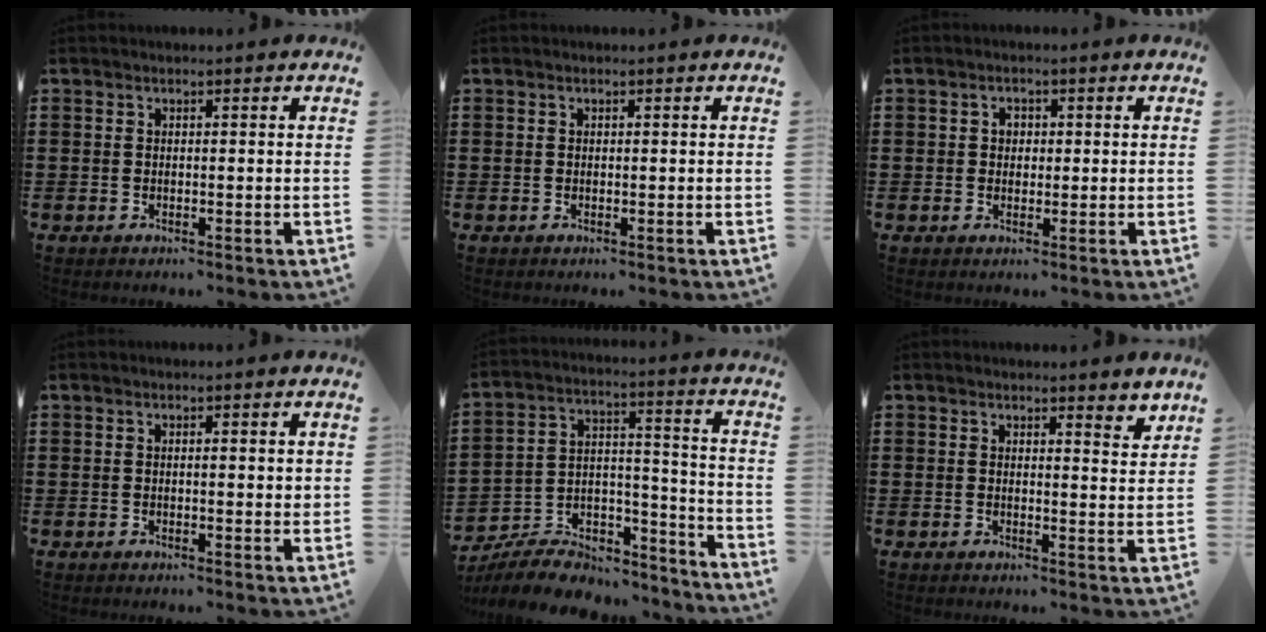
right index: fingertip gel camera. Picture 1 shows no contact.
{"total": 0.0}
{"total": 1.6, "force": [0.0, 1.4, 0.8], "torque": [-0.018, 0.009, -0.001]}
{"total": 1.1, "force": [0.1, 0.2, 1.1], "torque": [-0.021, 0.003, 0.001]}
{"total": 7.8, "force": [-6.6, 3.4, 2.3], "torque": [-0.051, 0.015, -0.129]}
{"total": 2.2, "force": [2.0, 0.3, 0.7], "torque": [-0.010, -0.002, 0.037]}